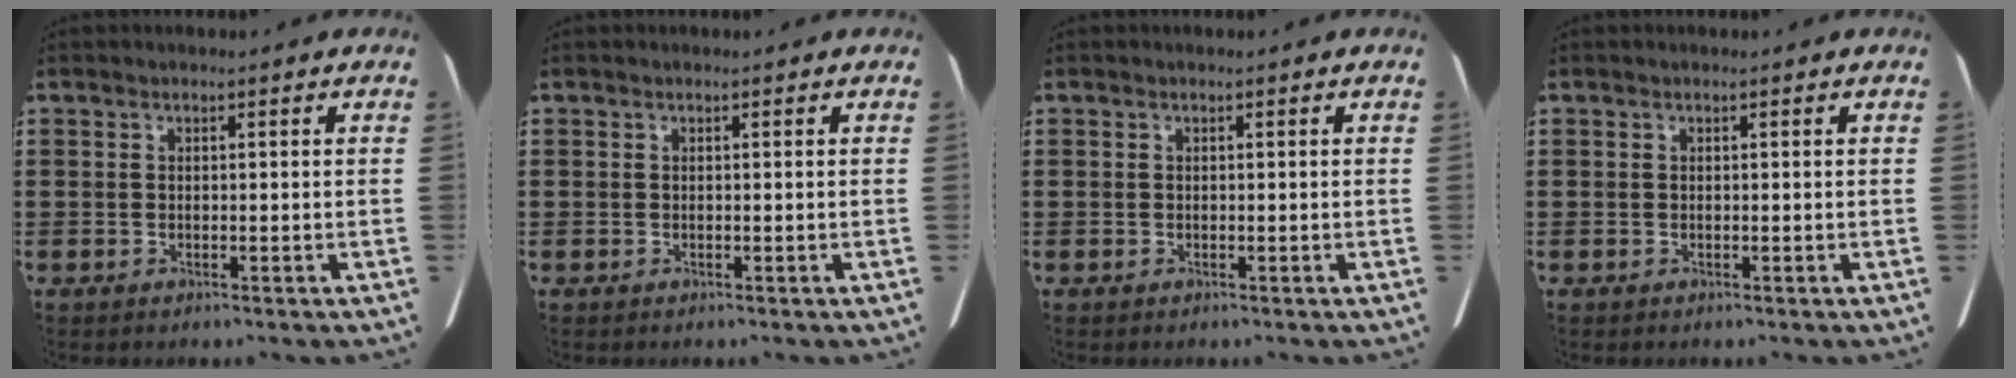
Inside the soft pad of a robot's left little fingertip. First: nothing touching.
{"total": 0.0}
{"total": 0.0}
{"total": 0.0}